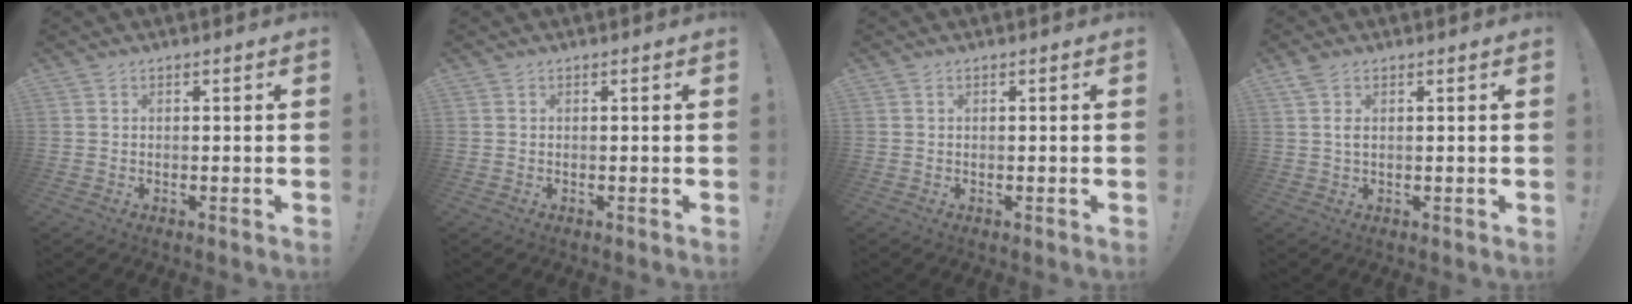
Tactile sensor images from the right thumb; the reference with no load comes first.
{"total": 0.0}
{"total": 0.0}
{"total": 2.5, "force": [1.0, 1.2, 1.9], "torque": [-0.038, 0.003, 0.017]}